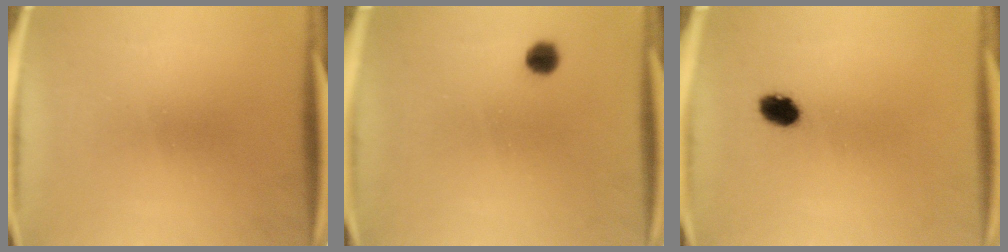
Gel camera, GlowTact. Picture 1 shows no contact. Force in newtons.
{"total": 2.6}
{"total": 4.0}